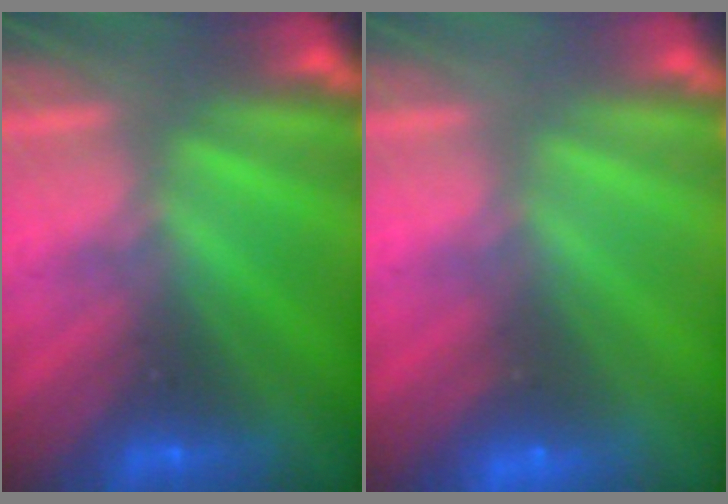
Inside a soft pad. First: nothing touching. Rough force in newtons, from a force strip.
{"total": 2.3}